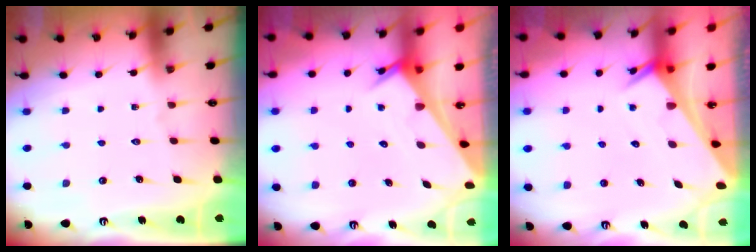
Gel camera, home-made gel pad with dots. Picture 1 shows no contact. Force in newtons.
{"total": 3.2, "press": 3.2, "slide": 0.2}
{"total": 2.7, "press": 2.7, "slide": 0.1}